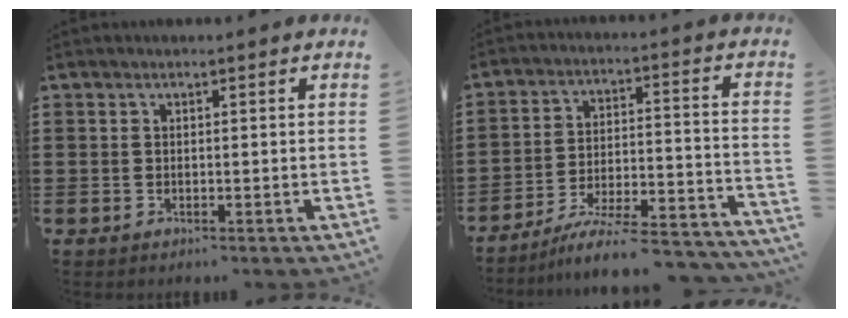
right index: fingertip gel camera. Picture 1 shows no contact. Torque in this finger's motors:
{"motor_torque": [1.09, 1.05, 0.61, 0.21]}